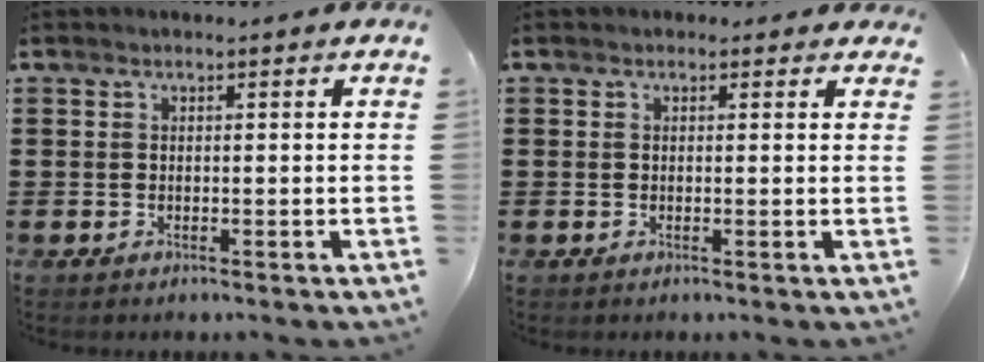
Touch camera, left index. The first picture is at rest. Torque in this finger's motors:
{"motor_torque": [2.14, 0.00, 0.03, -0.05]}